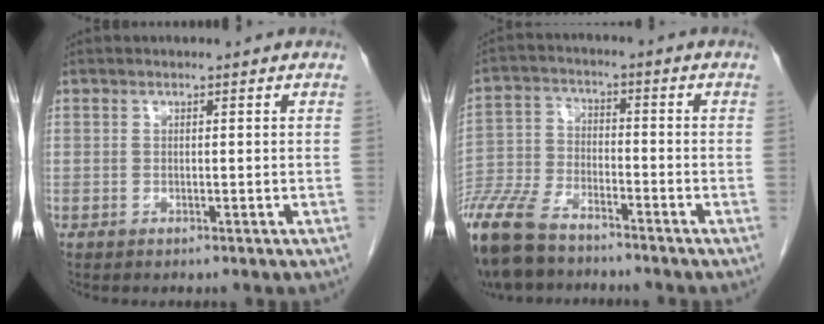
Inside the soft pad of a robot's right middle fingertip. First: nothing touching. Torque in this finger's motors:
{"motor_torque": [-0.36, -0.22, 0.28, 0.21]}